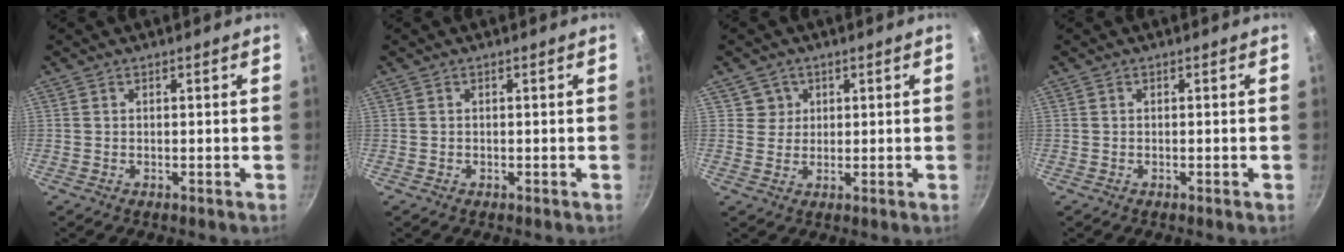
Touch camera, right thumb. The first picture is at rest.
{"total": 0.0}
{"total": 3.3, "force": [1.2, 3.1, 0.0], "torque": [0.029, 0.007, 0.017]}
{"total": 0.5, "force": [-0.3, -0.1, 0.5], "torque": [-0.009, 0.002, -0.007]}